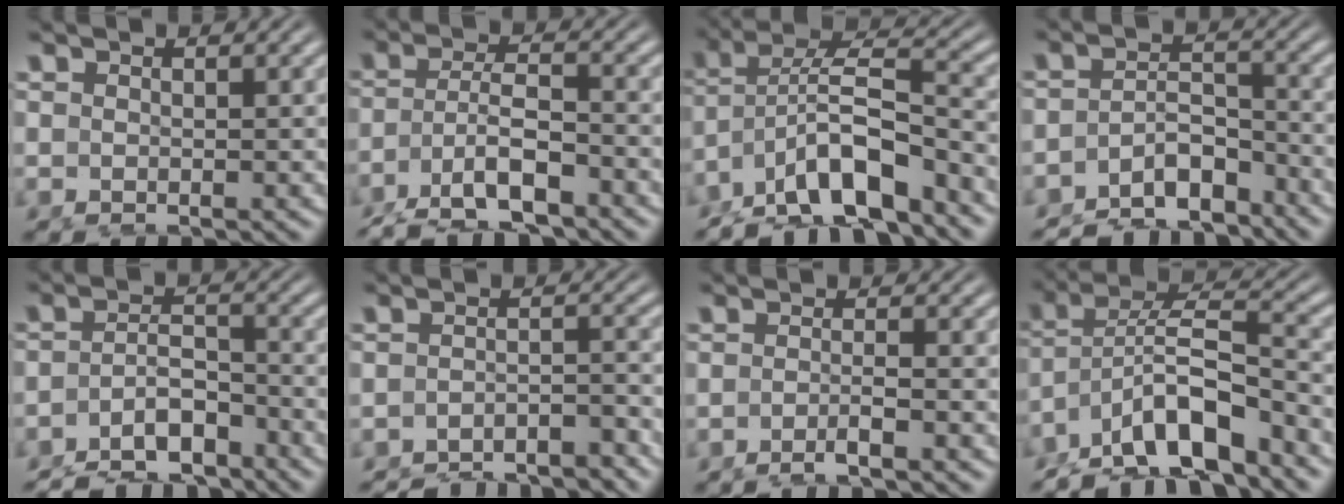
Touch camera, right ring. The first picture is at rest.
{"total": 6.2, "force": [-3.8, 2.8, 4.0], "torque": [-0.081, -0.032, -0.047]}
{"total": 7.7, "force": [-1.4, 5.3, 5.4], "torque": [-0.109, -0.016, -0.020]}
{"total": 7.9, "force": [-7.0, 2.7, 2.6], "torque": [-0.023, -0.019, -0.108]}
{"total": 8.7, "force": [-7.7, 3.1, 2.7], "torque": [-0.029, -0.022, -0.118]}
{"total": 5.9, "force": [-5.7, 0.8, 1.4], "torque": [-0.003, -0.007, -0.091]}
{"total": 1.6, "force": [-1.1, -0.8, 0.8], "torque": [-0.010, 0.006, -0.025]}
{"total": 7.7, "force": [-2.1, 5.3, 5.1], "torque": [-0.098, -0.014, -0.033]}